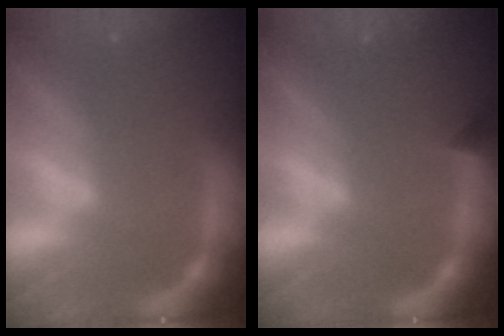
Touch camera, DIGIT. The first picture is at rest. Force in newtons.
{"total": 0.9}